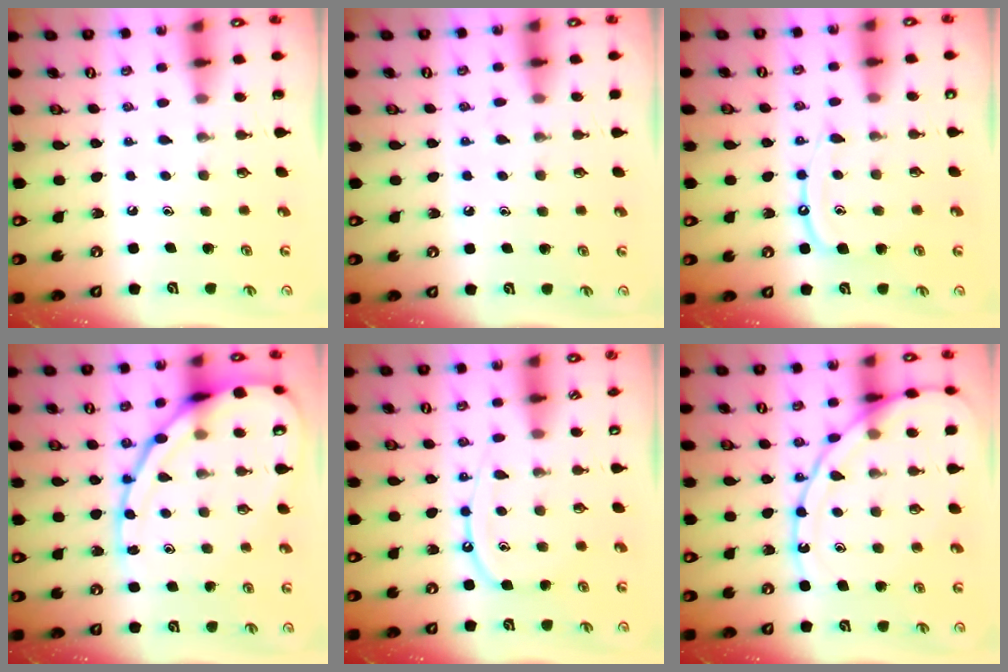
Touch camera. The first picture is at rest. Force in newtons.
{"total": 5.9, "press": 5.9, "slide": 0.7}
{"total": 9.9, "press": 9.9, "slide": 0.9}
{"total": 16.4, "press": 16.3, "slide": 1.5}
{"total": 10.3, "press": 10.2, "slide": 0.8}
{"total": 13.7, "press": 13.6, "slide": 1.2}